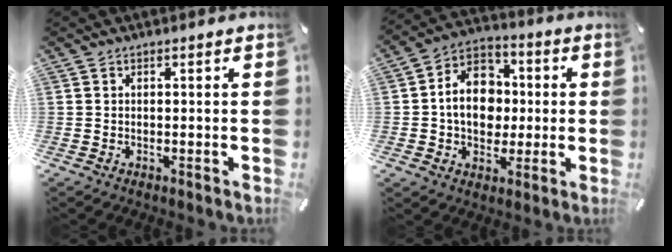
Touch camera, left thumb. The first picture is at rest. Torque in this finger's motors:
{"motor_torque": [1.38, 1.76, 0.57, -0.24, 0.34]}